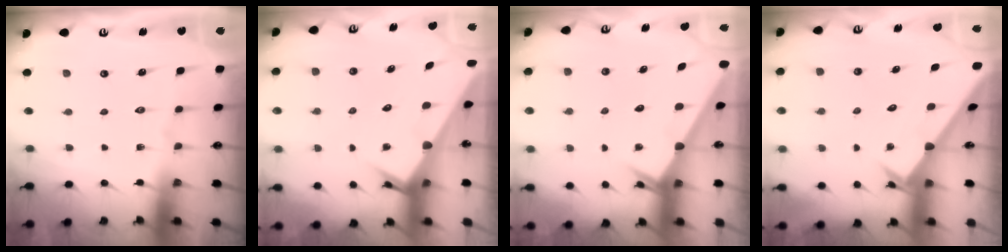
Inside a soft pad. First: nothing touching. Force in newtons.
{"total": 3.7, "press": 3.7, "slide": 0.2}
{"total": 2.3, "press": 2.3, "slide": 0.1}
{"total": 2.6, "press": 2.6, "slide": 0.2}